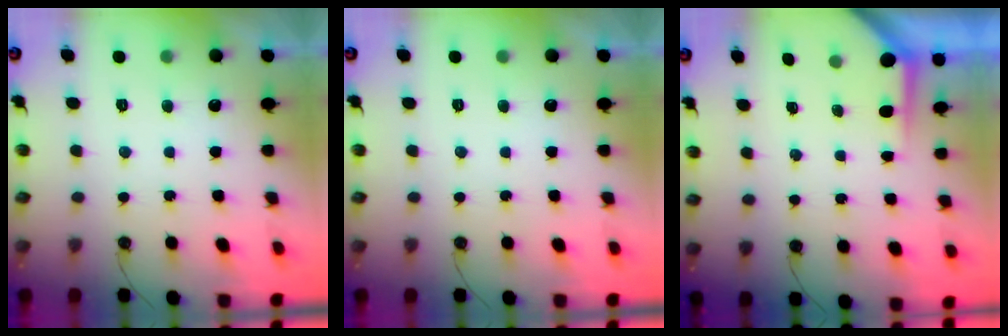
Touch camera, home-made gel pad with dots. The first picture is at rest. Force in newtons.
{"total": 0.0}
{"total": 3.6, "press": 3.6, "slide": 0.4}